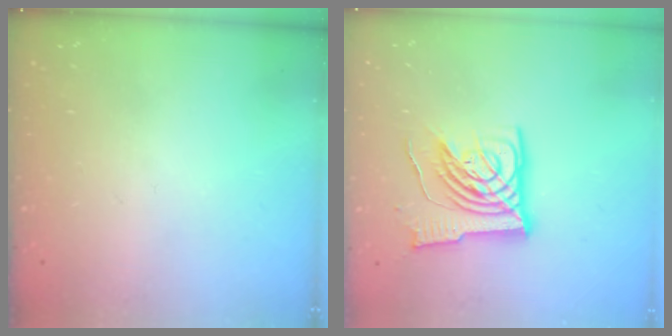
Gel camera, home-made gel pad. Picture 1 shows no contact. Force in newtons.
{"total": 12.4, "press": 12.2, "slide": 2.0}